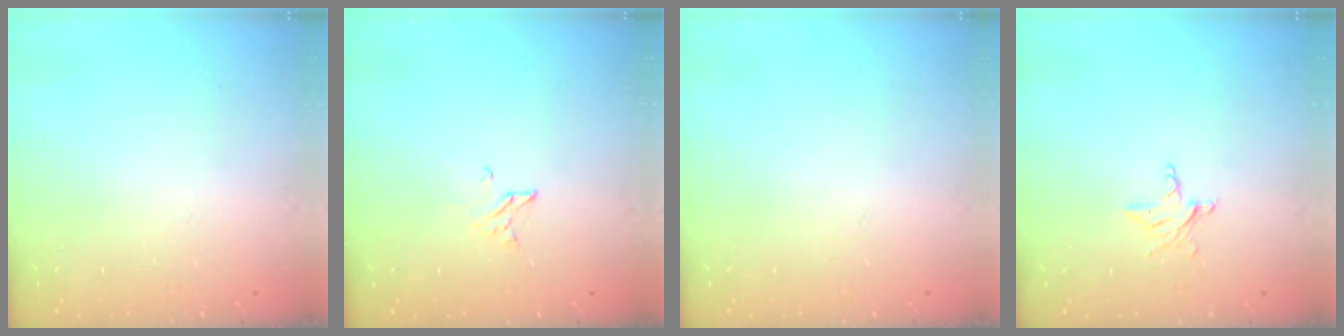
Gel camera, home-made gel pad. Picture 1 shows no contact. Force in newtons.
{"total": 2.3, "press": 2.2, "slide": 0.2}
{"total": 0.0}
{"total": 3.7, "press": 3.7, "slide": 0.4}